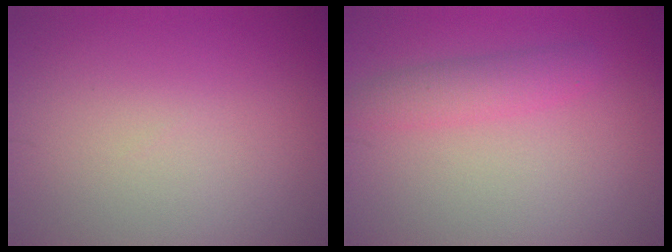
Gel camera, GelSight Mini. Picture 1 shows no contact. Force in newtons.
{"total": 2.4, "press": 2.4, "slide": 0.1}